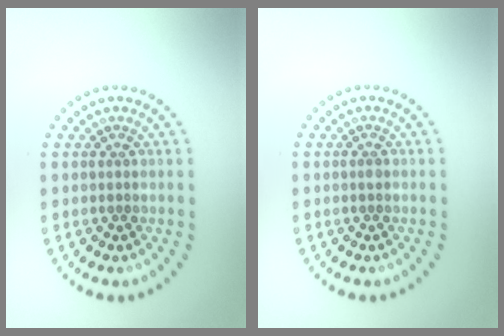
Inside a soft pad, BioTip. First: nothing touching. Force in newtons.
{"total": 0.5, "press": 0.5, "slide": 0.1}